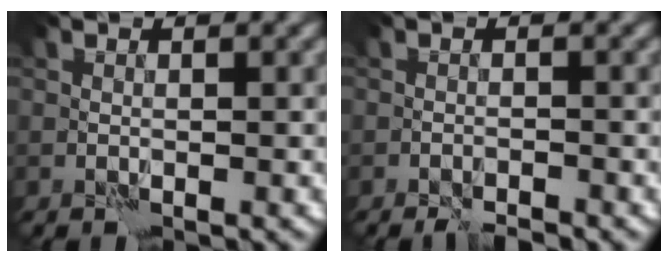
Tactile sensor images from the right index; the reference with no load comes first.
{"total": 2.0, "force": [-1.9, 0.1, 0.7], "torque": [-0.015, -0.002, -0.031]}